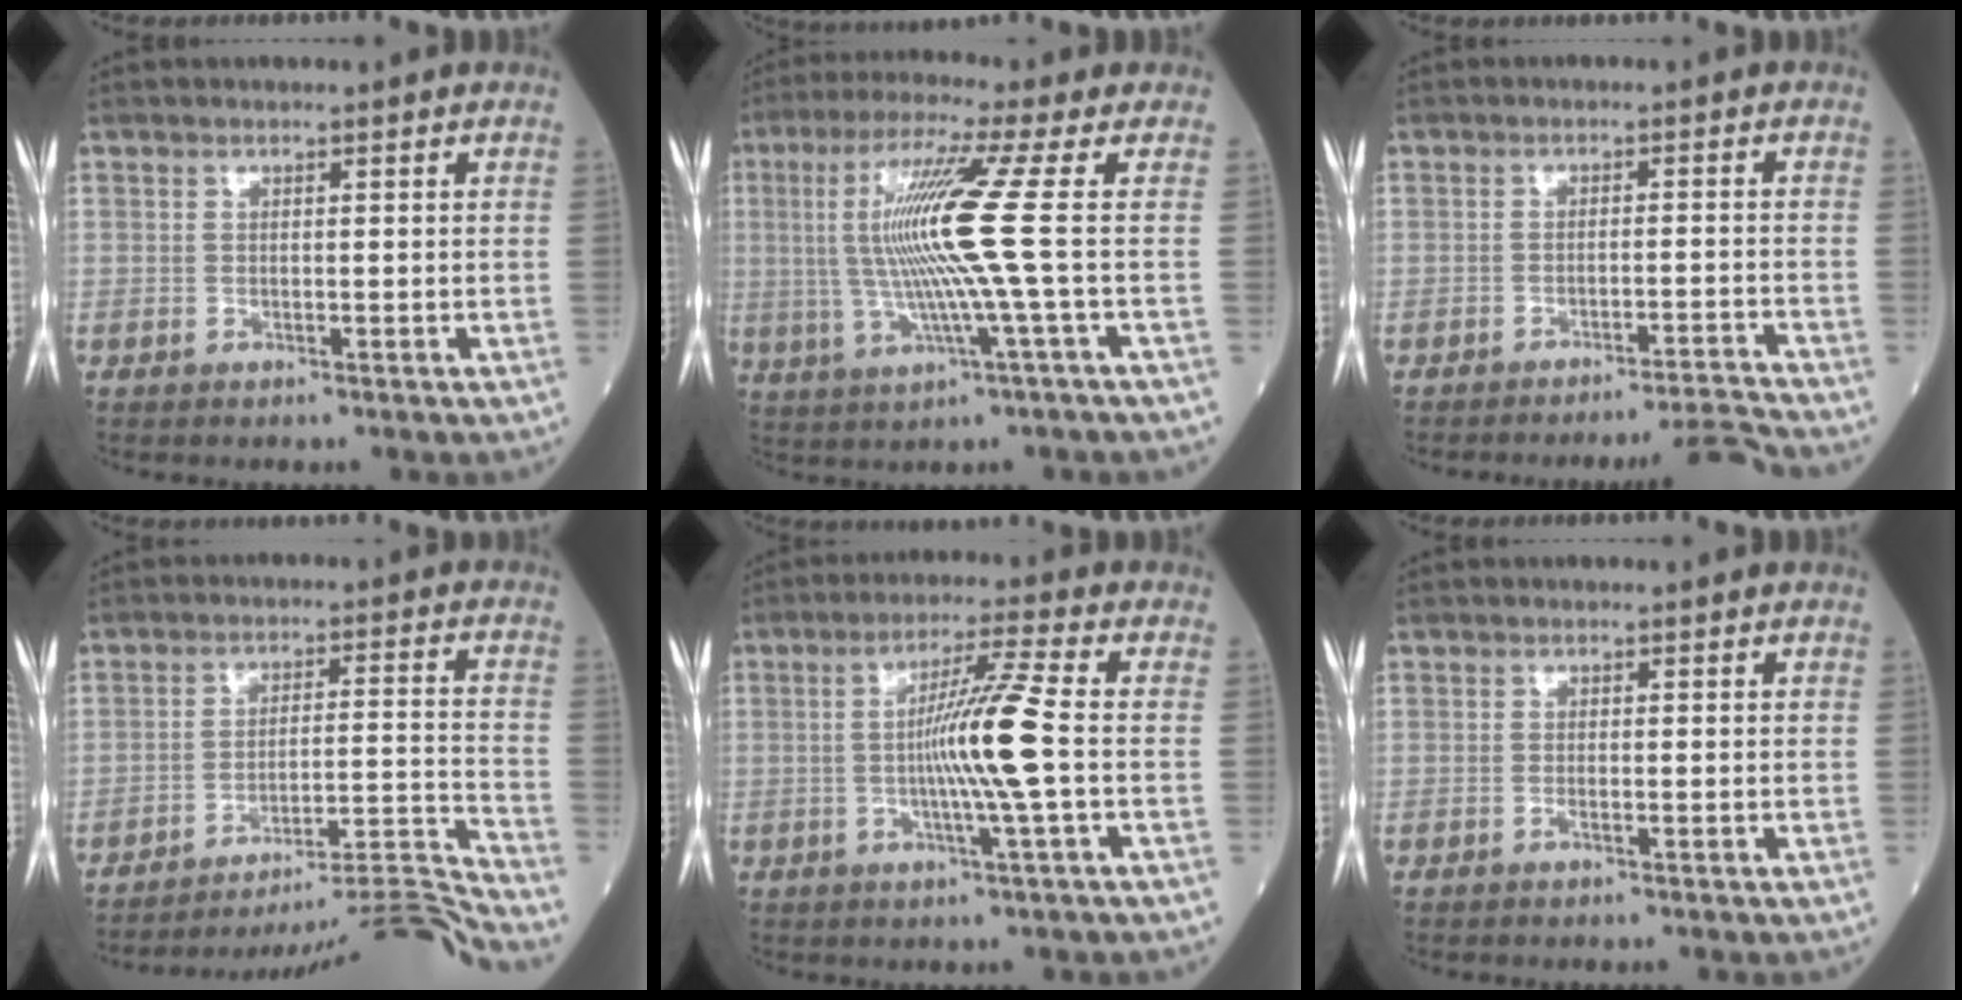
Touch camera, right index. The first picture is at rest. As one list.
[{"total": 12.2, "force": [0.8, -2.1, 12.0], "torque": [-0.244, 0.003, 0.012]}, {"total": 5.8, "force": [-5.2, -2.4, 0.2], "torque": [0.009, 0.001, -0.083]}, {"total": 16.3, "force": [-15.5, -4.1, 2.5], "torque": [-0.010, 0.013, -0.231]}, {"total": 9.2, "force": [-0.8, -1.7, 9.0], "torque": [-0.165, -0.003, -0.016]}, {"total": 0.6, "force": [-0.4, 0.0, 0.5], "torque": [-0.011, -0.001, -0.008]}]